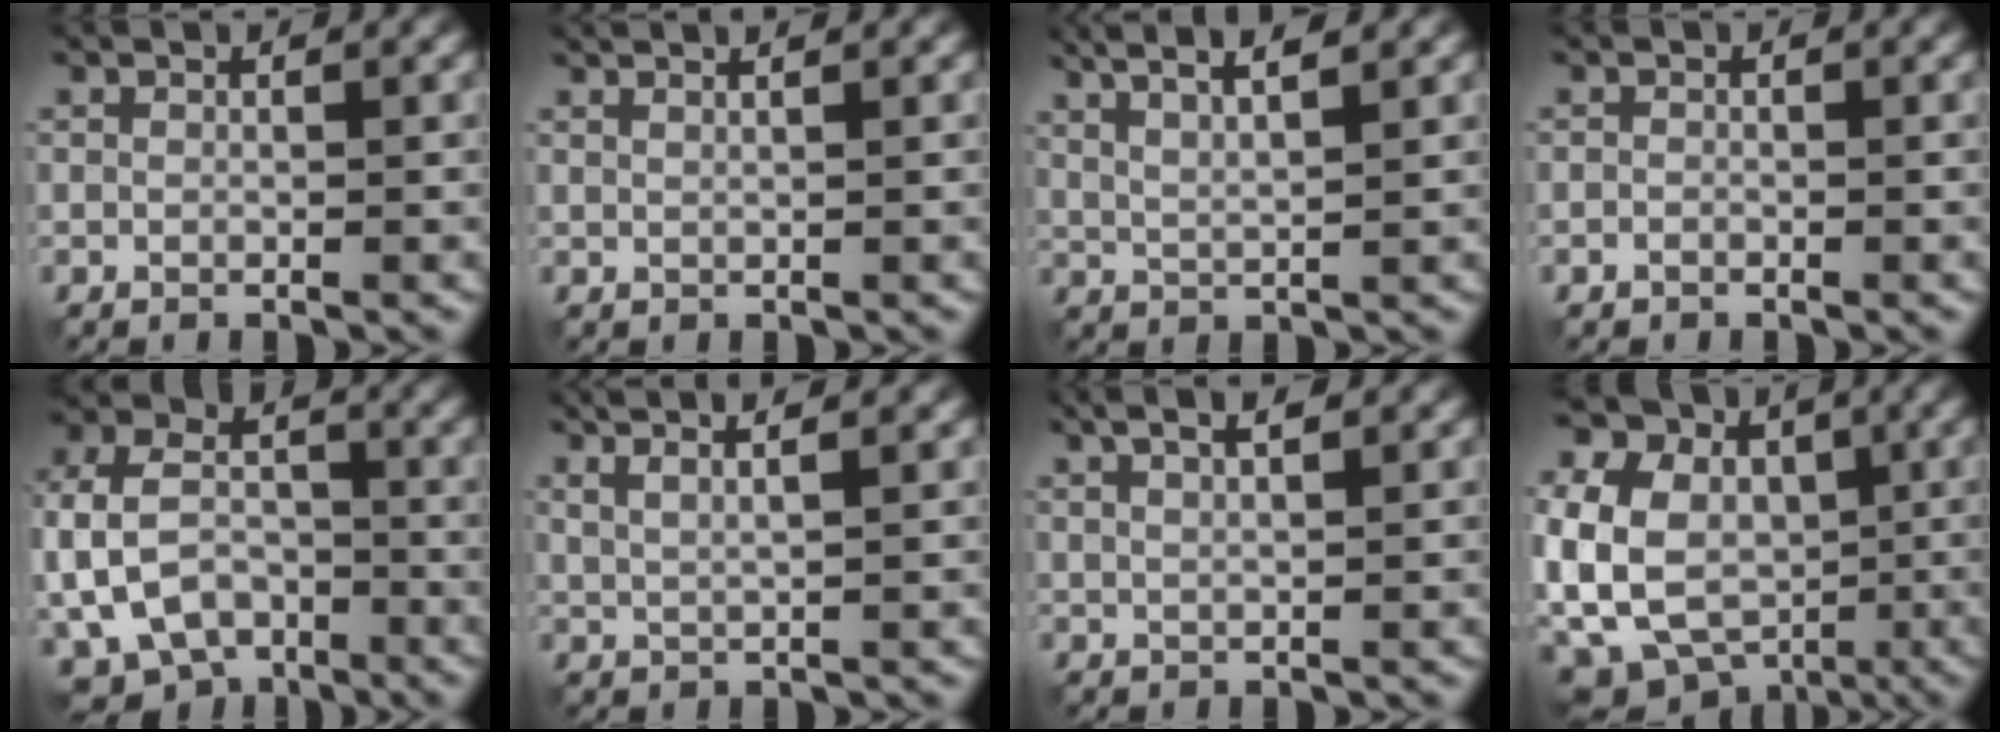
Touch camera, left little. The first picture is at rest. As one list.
[{"total": 2.1, "force": [1.5, 0.7, 1.3], "torque": [-0.006, 0.008, 0.005]}, {"total": 7.4, "force": [4.7, 2.3, 5.3], "torque": [-0.079, 0.024, 0.054]}, {"total": 0.6, "force": [-0.5, 0.4, 0.0], "torque": [0.001, -0.003, -0.008]}, {"total": 8.7, "force": [-3.2, 6.3, 5.1], "torque": [-0.107, -0.004, -0.065]}, {"total": 4.7, "force": [2.9, 1.5, 3.5], "torque": [-0.050, 0.025, 0.028]}, {"total": 5.6, "force": [3.0, 2.2, 4.1], "torque": [-0.056, 0.033, 0.025]}, {"total": 18.6, "force": [-0.4, 16.3, 9.0], "torque": [-0.231, 0.023, -0.035]}]